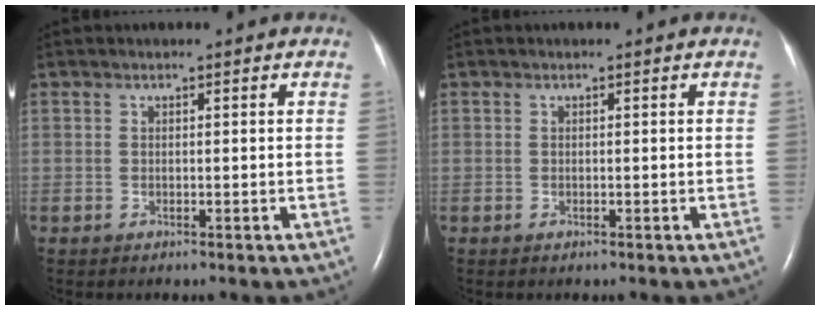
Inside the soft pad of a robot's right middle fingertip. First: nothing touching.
{"total": 0.0}